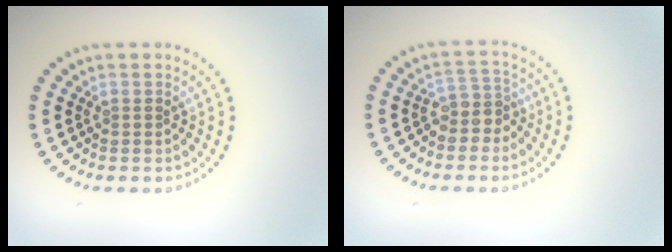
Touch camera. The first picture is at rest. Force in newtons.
{"total": 2.5, "press": 2.1, "slide": 1.5}